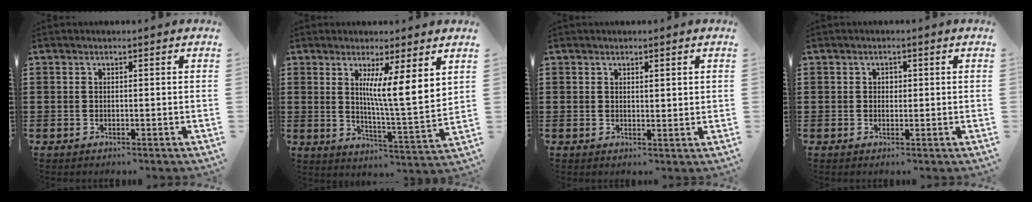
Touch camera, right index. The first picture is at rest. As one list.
[{"total": 7.7, "force": [3.9, 0.2, 6.7], "torque": [-0.116, -0.031, 0.059]}, {"total": 1.1, "force": [0.9, 0.3, 0.5], "torque": [-0.010, 0.003, 0.015]}, {"total": 0.9, "force": [0.2, 0.8, 0.5], "torque": [-0.011, 0.005, 0.003]}]